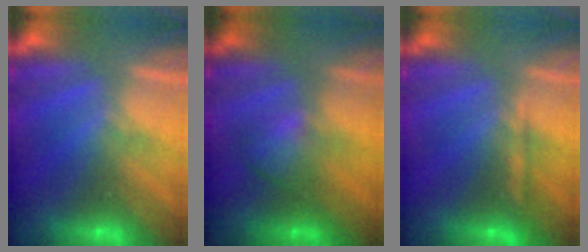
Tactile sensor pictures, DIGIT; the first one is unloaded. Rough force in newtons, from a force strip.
{"total": 2.0}
{"total": 2.2}